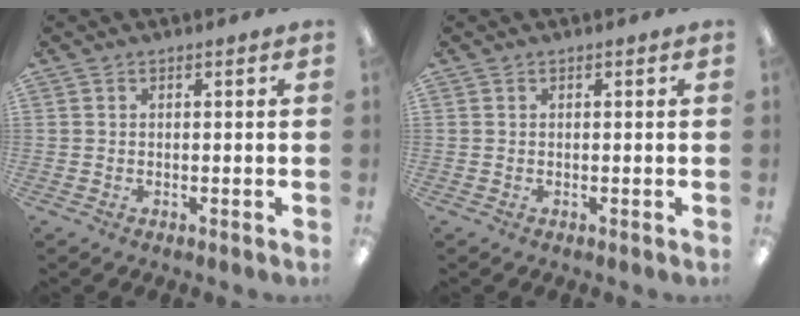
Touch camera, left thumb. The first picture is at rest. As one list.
[{"total": 0.0}]